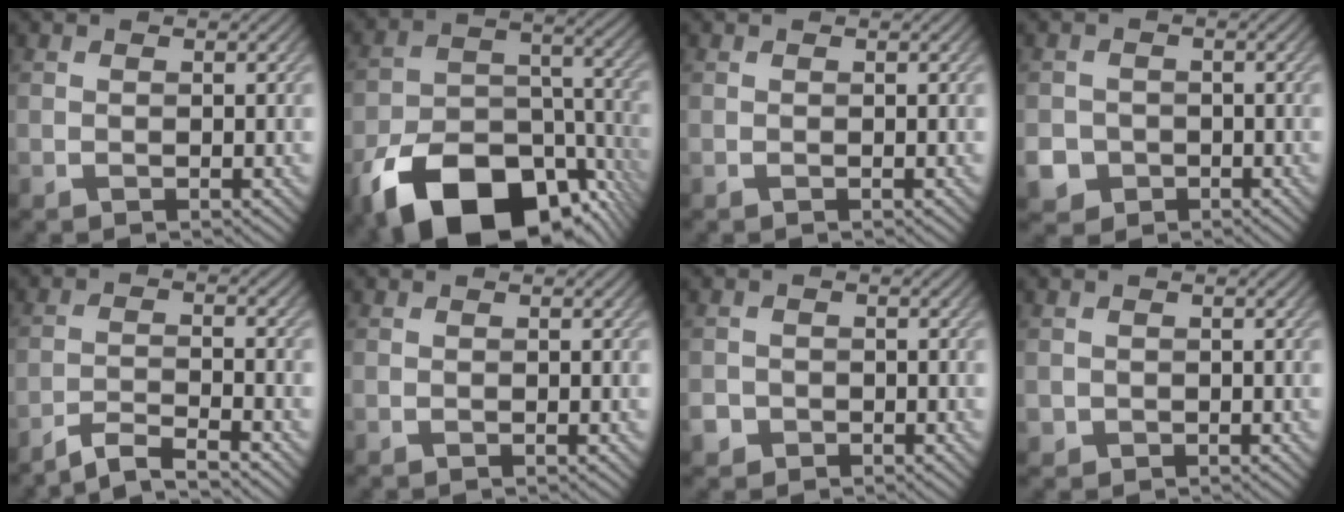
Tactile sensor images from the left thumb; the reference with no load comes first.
{"total": 17.1, "force": [-10.1, 9.5, 10.0], "torque": [-0.182, -0.044, -0.164]}
{"total": 0.0}
{"total": 4.8, "force": [-2.4, 4.0, 1.1], "torque": [-0.021, -0.011, -0.051]}
{"total": 4.5, "force": [-4.0, 0.4, 2.0], "torque": [-0.031, 0.005, -0.084]}
{"total": 0.0}
{"total": 2.2, "force": [-1.3, 1.7, 0.4], "torque": [-0.007, -0.006, -0.028]}
{"total": 1.1, "force": [-0.4, 1.0, 0.0], "torque": [0.003, -0.007, -0.010]}